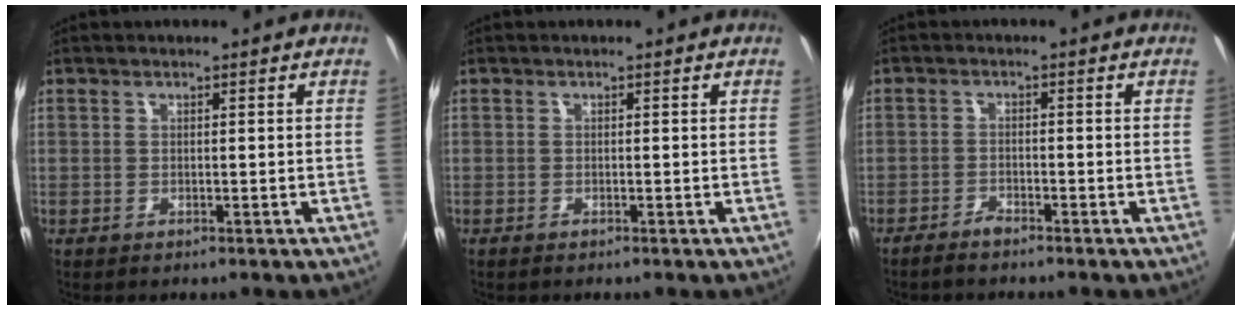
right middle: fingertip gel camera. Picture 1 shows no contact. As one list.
[{"total": 0.6, "force": [-0.5, 0.1, 0.3], "torque": [-0.005, -0.002, -0.010]}, {"total": 2.7, "force": [-2.4, 0.4, 1.0], "torque": [-0.035, -0.002, -0.048]}]